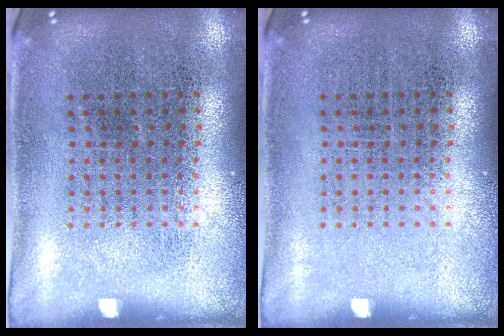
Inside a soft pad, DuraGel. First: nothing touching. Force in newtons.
{"total": 0.0}